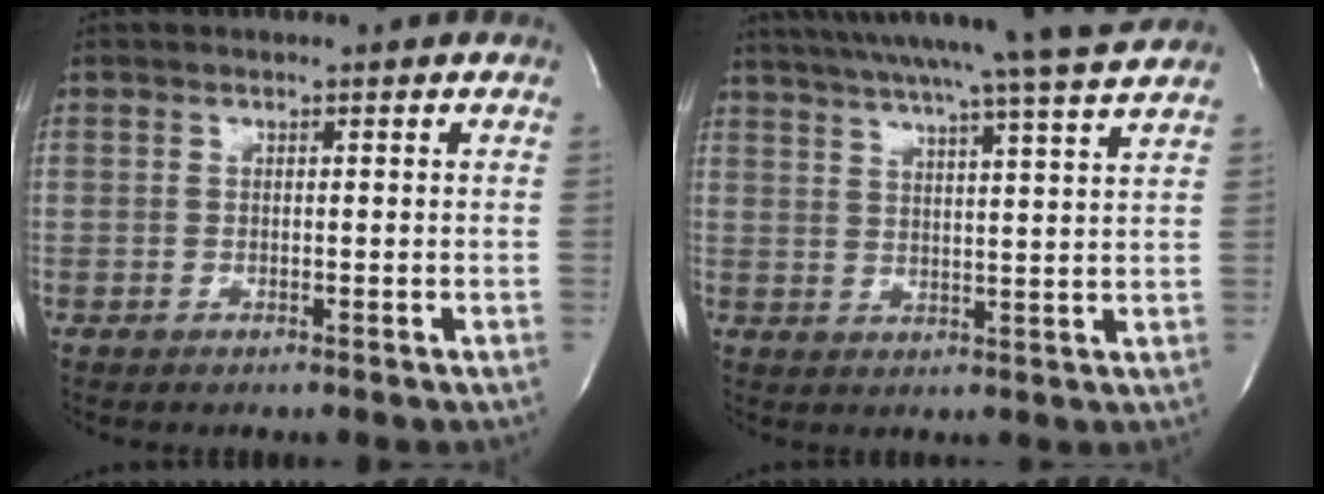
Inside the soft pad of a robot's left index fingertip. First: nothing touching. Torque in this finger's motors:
{"motor_torque": [0.02, -0.03, 0.66, 0.16]}